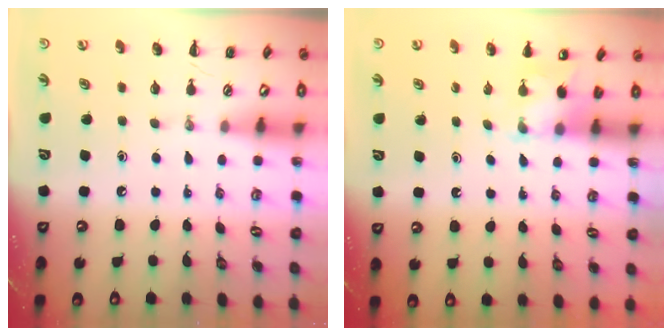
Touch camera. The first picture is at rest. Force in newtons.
{"total": 4.8, "press": 4.7, "slide": 1.3}